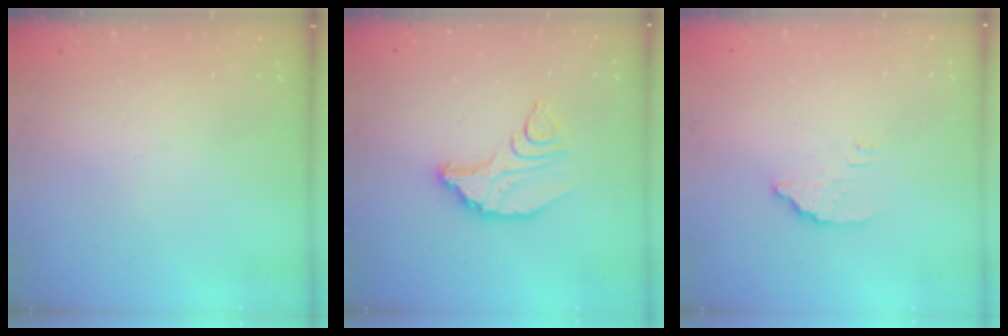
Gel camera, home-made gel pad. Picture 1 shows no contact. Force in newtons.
{"total": 9.7, "press": 9.7, "slide": 1.0}
{"total": 3.1, "press": 3.0, "slide": 0.4}